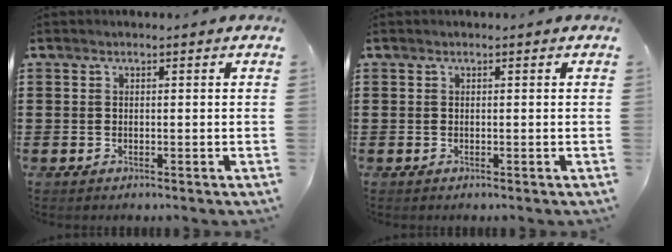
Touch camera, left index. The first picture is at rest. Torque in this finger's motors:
{"motor_torque": [0.00, 0.00, 0.00, 0.00]}